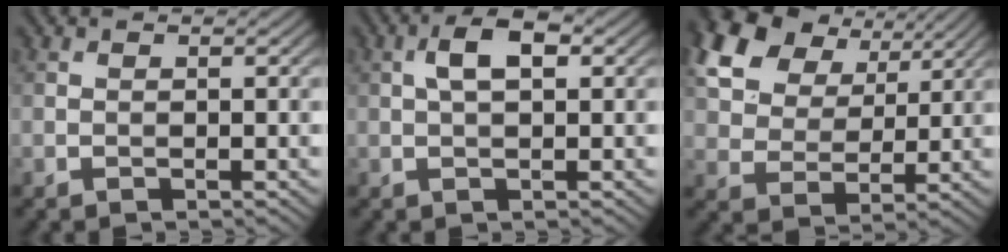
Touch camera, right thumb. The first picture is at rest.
{"total": 4.2, "force": [1.0, 1.8, 3.6], "torque": [-0.071, 0.010, 0.014]}
{"total": 16.4, "force": [8.8, 10.7, 8.8], "torque": [-0.242, 0.040, 0.188]}